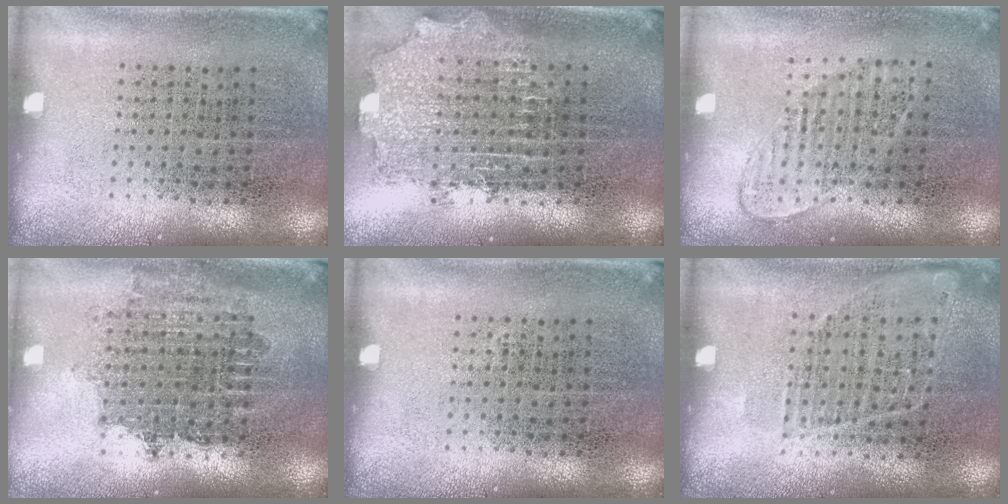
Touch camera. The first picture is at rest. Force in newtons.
{"total": 2.1, "press": 1.7, "slide": 1.3}
{"total": 1.1, "press": 1.0, "slide": 0.5}
{"total": 1.8, "press": 1.4, "slide": 1.1}
{"total": 0.0}
{"total": 0.9, "press": 0.9, "slide": 0.3}